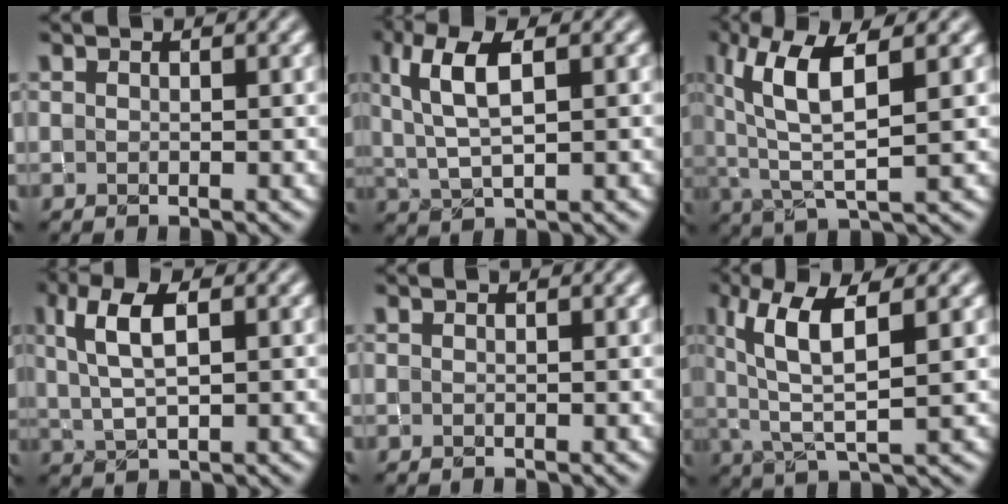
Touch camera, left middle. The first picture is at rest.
{"total": 5.7, "force": [2.0, 2.3, 4.8], "torque": [-0.099, 0.009, 0.038]}
{"total": 7.1, "force": [2.4, 2.0, 6.4], "torque": [-0.124, 0.010, 0.043]}
{"total": 5.1, "force": [1.6, 2.3, 4.3], "torque": [-0.087, 0.009, 0.030]}
{"total": 0.0}
{"total": 6.5, "force": [2.2, 1.8, 5.8], "torque": [-0.115, 0.007, 0.039]}